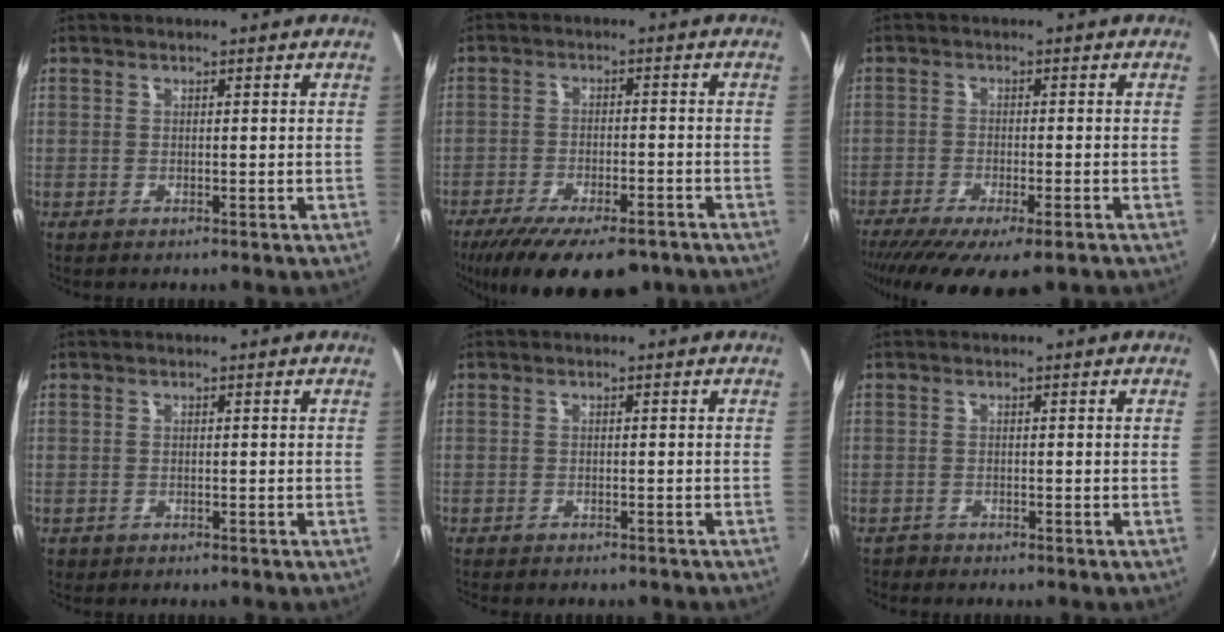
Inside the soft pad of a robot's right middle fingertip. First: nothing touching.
{"total": 18.0, "force": [-13.4, 6.6, 10.1], "torque": [-0.202, -0.039, -0.196]}
{"total": 13.1, "force": [-9.4, 3.5, 8.5], "torque": [-0.176, -0.056, -0.146]}
{"total": 1.1, "force": [-0.6, 0.9, 0.2], "torque": [-0.010, -0.004, -0.008]}
{"total": 2.8, "force": [-2.5, 0.8, 1.0], "torque": [-0.026, -0.013, -0.037]}
{"total": 1.3, "force": [-1.1, 0.7, -0.1], "torque": [-0.002, -0.001, -0.021]}